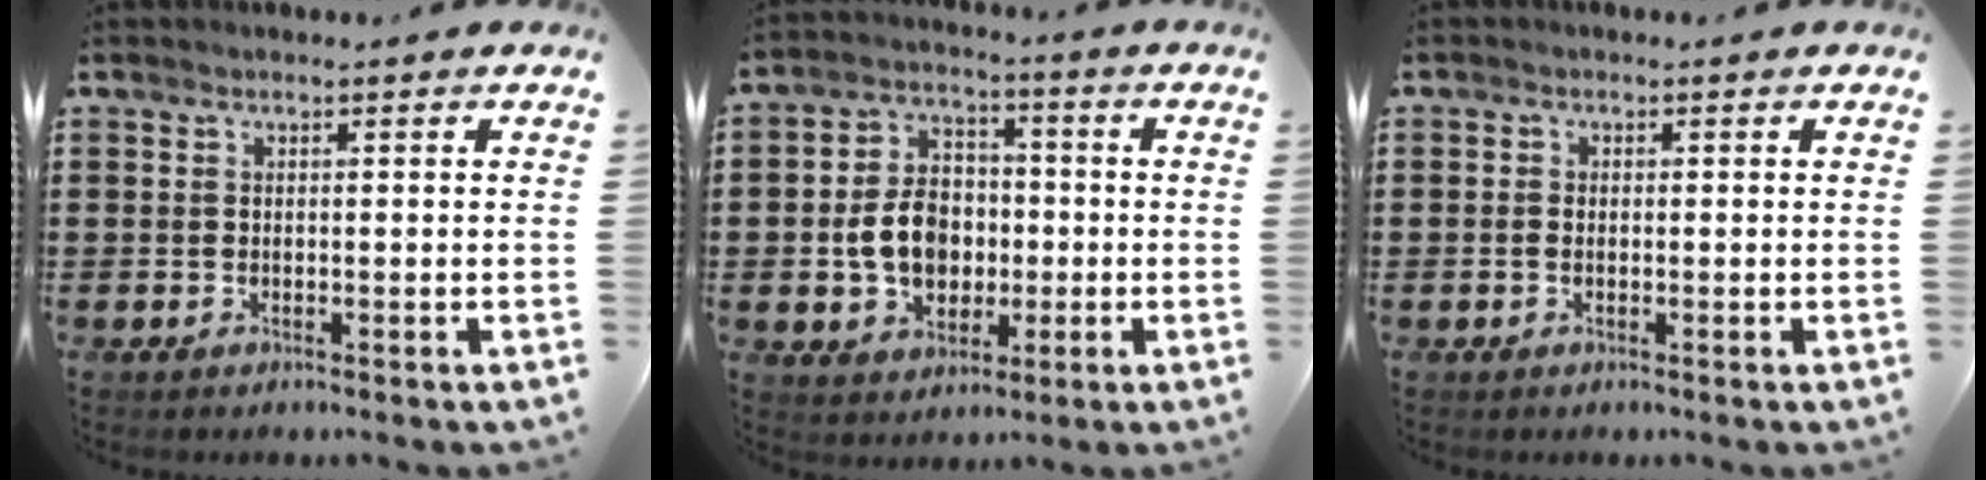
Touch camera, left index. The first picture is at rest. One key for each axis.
{"total": 8.4, "fx": -1.1, "fy": 6.7, "fz": 5.0, "tx": -0.115, "ty": 0.012, "tz": -0.022}
{"total": 1.2, "fx": -0.3, "fy": 0.8, "fz": 0.9, "tx": -0.019, "ty": 0.002, "tz": -0.005}